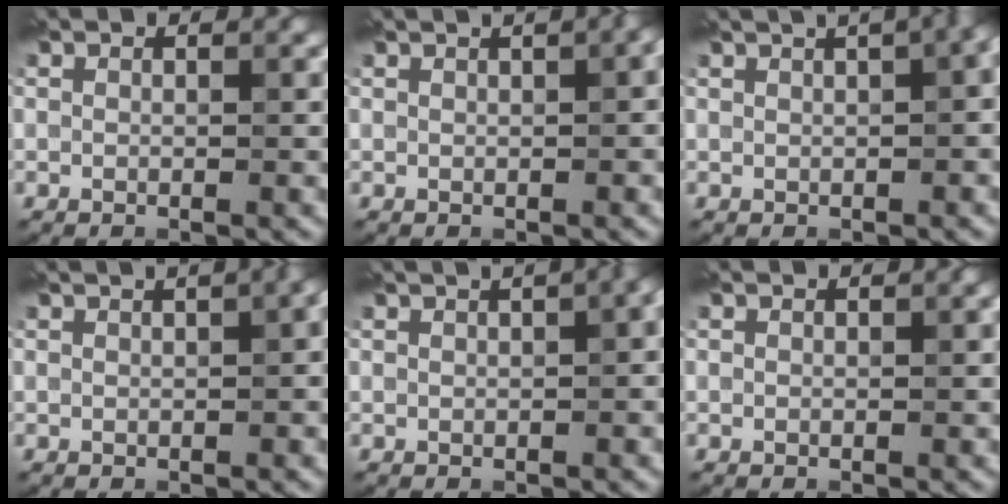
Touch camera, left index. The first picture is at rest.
{"total": 2.4, "force": [1.1, 0.6, 2.0], "torque": [-0.026, 0.010, 0.018]}
{"total": 8.8, "force": [3.7, 3.8, 7.0], "torque": [-0.070, 0.052, 0.036]}
{"total": 3.5, "force": [1.6, 1.1, 3.0], "torque": [-0.034, 0.016, 0.024]}
{"total": 5.2, "force": [2.1, 2.0, 4.4], "torque": [-0.039, 0.023, 0.026]}
{"total": 0.0}